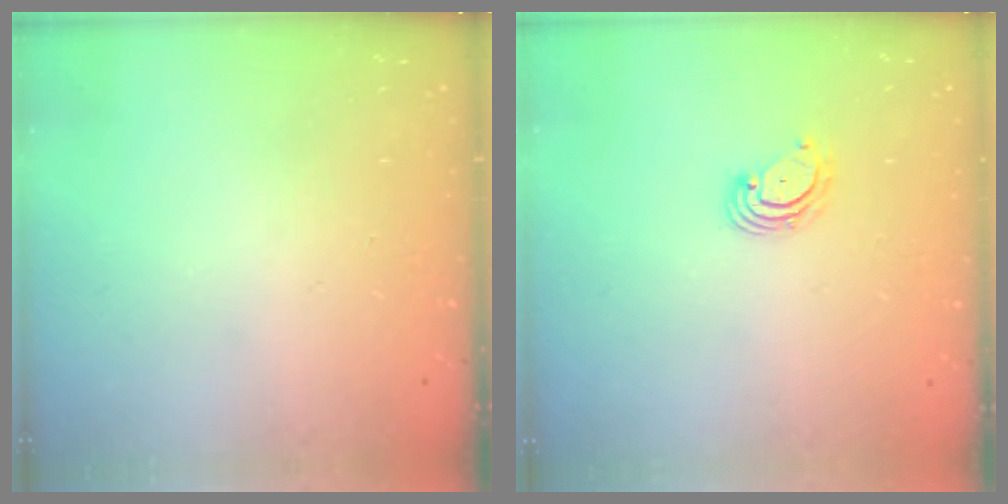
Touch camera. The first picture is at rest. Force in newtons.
{"total": 3.5, "press": 3.5, "slide": 0.4}